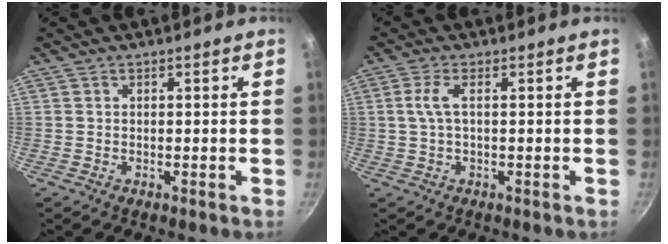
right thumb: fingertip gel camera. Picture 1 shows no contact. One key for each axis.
{"total": 3.6, "fx": 0.3, "fy": 1.3, "fz": 3.3, "tx": -0.081, "ty": 0.008, "tz": 0.004}